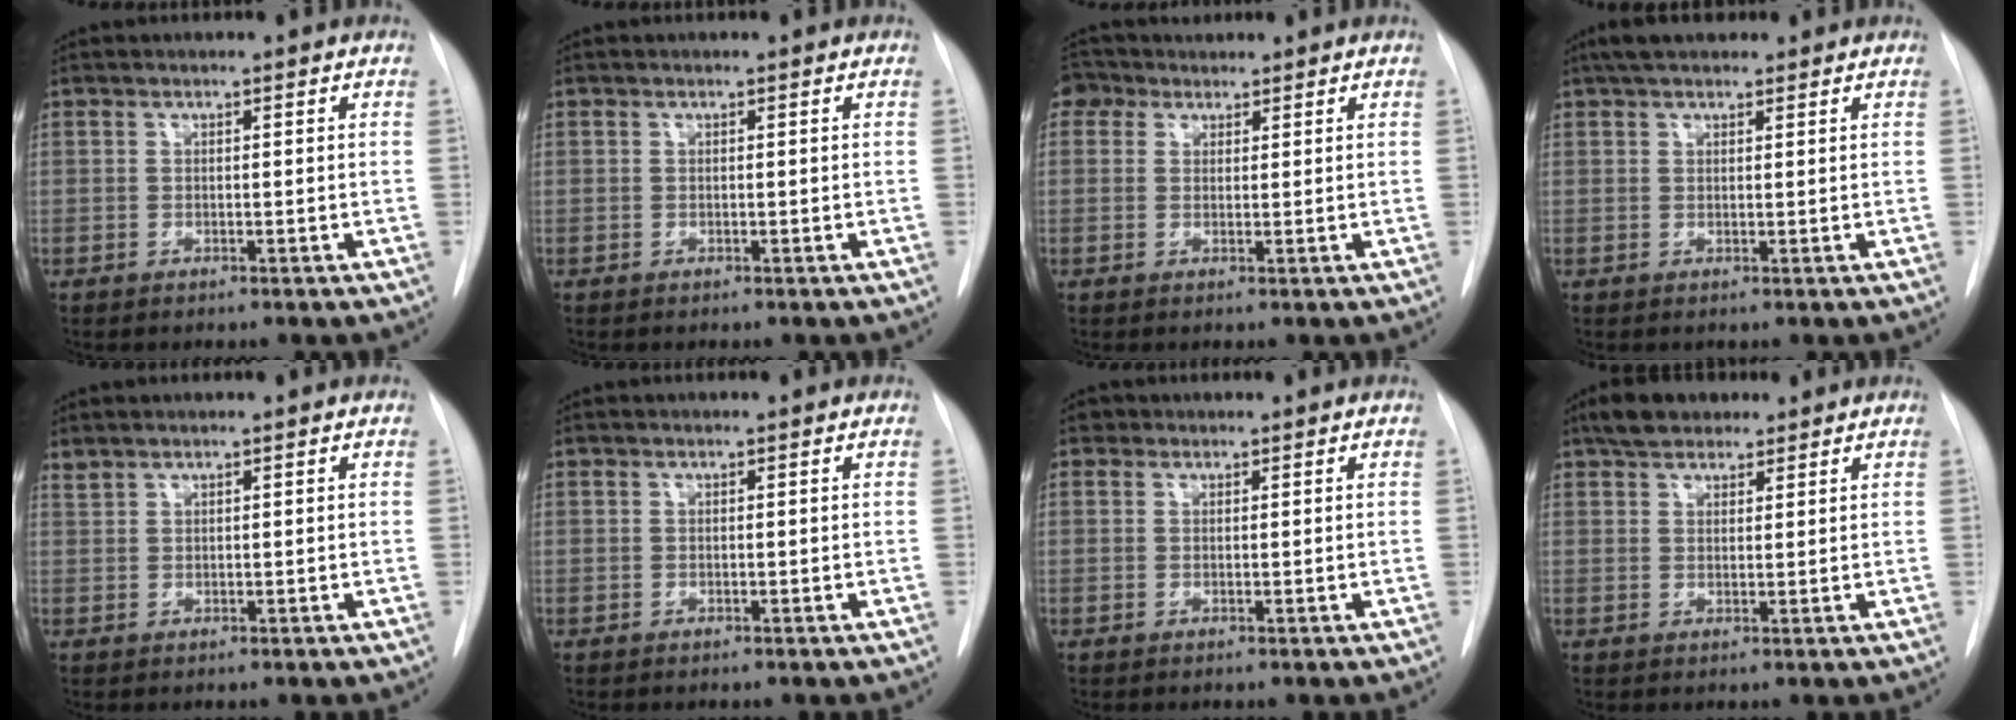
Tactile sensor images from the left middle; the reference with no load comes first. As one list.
[{"total": 0.0}, {"total": 3.3, "force": [2.4, 2.3, 0.1], "torque": [-0.005, 0.026, 0.041]}, {"total": 5.0, "force": [3.9, 1.9, 2.4], "torque": [-0.039, 0.028, 0.065]}, {"total": 1.0, "force": [1.0, 0.2, 0.1], "torque": [-0.008, 0.007, 0.025]}, {"total": 0.0}, {"total": 1.7, "force": [0.9, 1.4, 0.2], "torque": [0.003, 0.009, 0.011]}, {"total": 5.0, "force": [3.8, 2.6, 2.0], "torque": [-0.037, 0.017, 0.067]}]